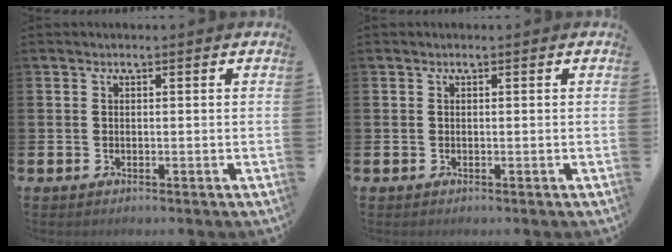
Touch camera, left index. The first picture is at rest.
{"total": 0.0}